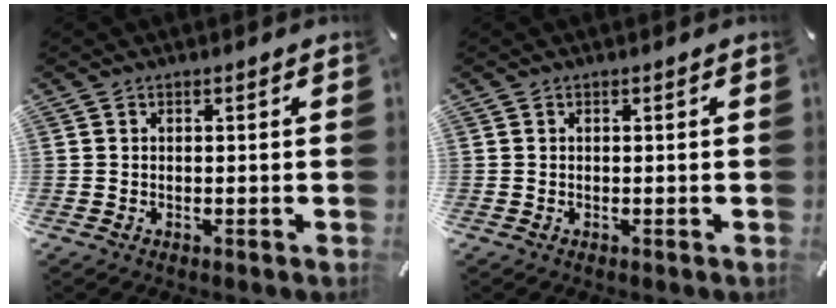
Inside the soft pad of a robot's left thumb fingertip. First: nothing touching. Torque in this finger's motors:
{"motor_torque": [0.00, 0.00, -0.03, 0.04, 0.00]}